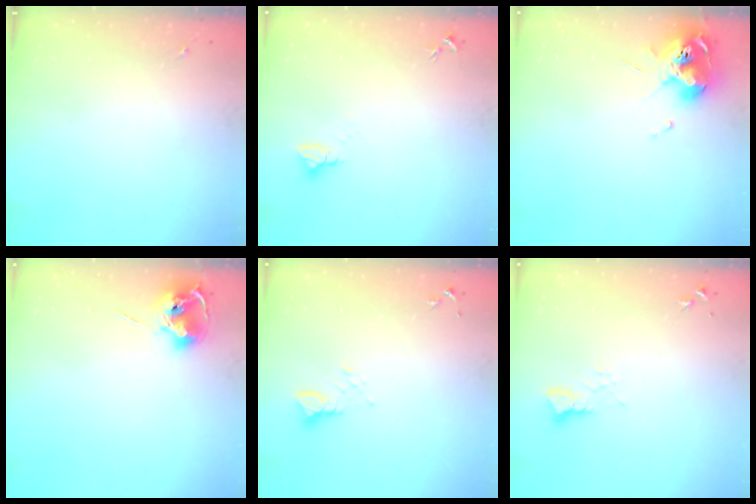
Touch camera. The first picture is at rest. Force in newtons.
{"total": 2.7, "press": 2.7, "slide": 0.1}
{"total": 10.7, "press": 10.6, "slide": 0.9}
{"total": 9.1, "press": 9.1, "slide": 0.6}
{"total": 4.0, "press": 4.0, "slide": 0.1}
{"total": 3.4, "press": 3.4, "slide": 0.3}